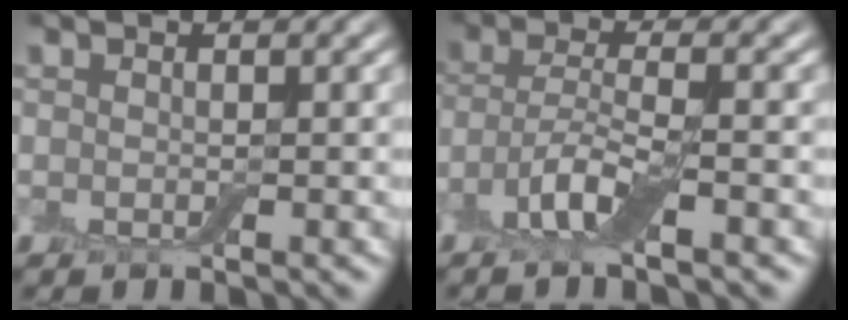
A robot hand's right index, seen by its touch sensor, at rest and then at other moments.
{"total": 3.8, "force": [-2.1, 0.8, 3.0], "torque": [-0.063, 0.004, -0.051]}